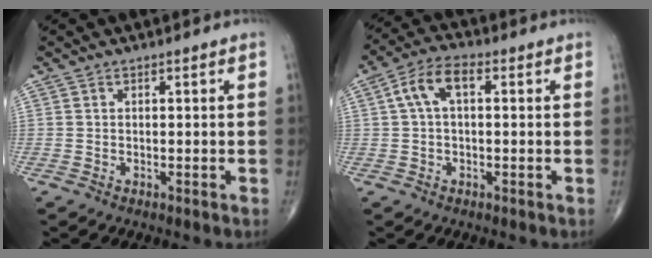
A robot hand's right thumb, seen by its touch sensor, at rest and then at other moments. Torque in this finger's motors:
{"motor_torque": [-0.20, 0.44, 0.16, -0.14, 0.11]}